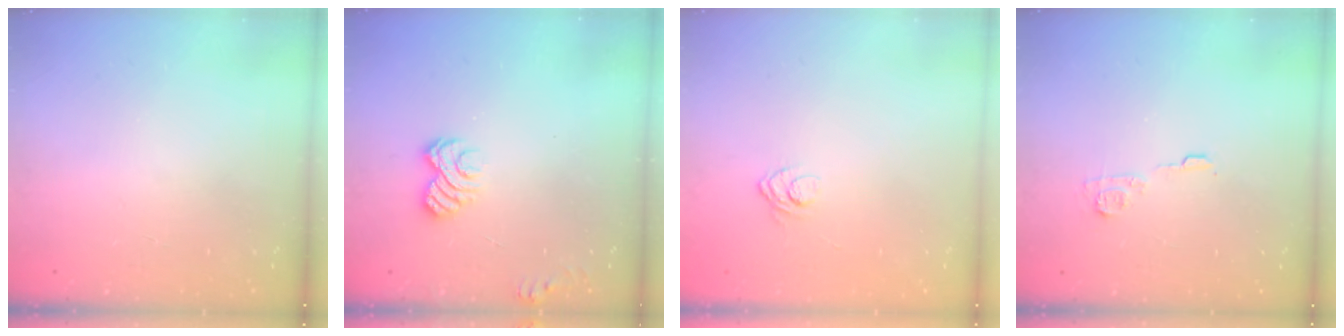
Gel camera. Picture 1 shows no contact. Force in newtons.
{"total": 6.0, "press": 5.8, "slide": 1.3}
{"total": 3.7, "press": 3.6, "slide": 1.2}
{"total": 6.2, "press": 6.2, "slide": 0.5}